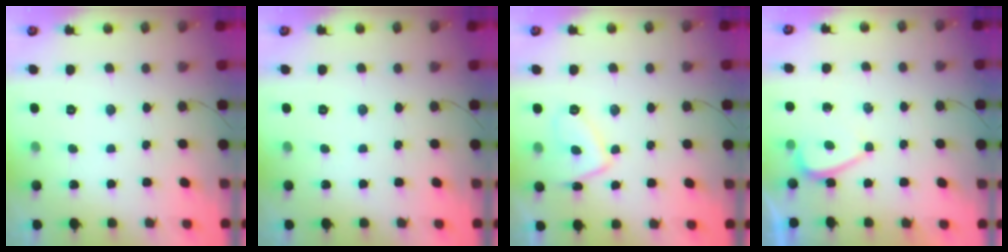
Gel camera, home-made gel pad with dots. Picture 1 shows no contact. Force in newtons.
{"total": 0.0}
{"total": 7.9, "press": 7.7, "slide": 1.5}
{"total": 2.2, "press": 2.2, "slide": 0.5}